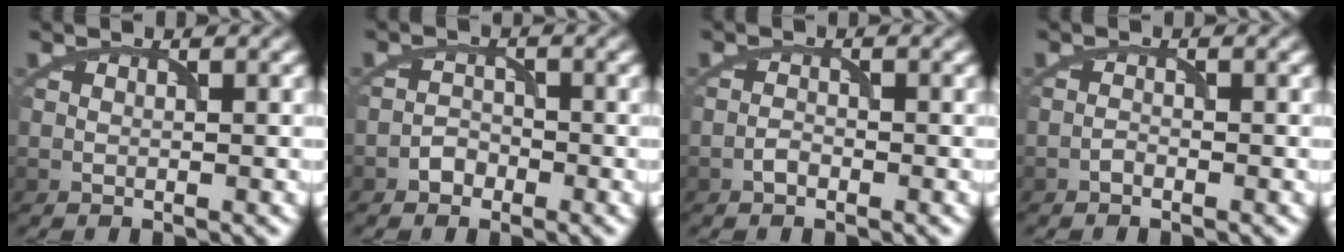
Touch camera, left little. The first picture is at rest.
{"total": 1.5, "force": [-1.2, 0.9, 0.1], "torque": [0.005, 0.007, -0.020]}
{"total": 1.0, "force": [-0.9, 0.4, 0.3], "torque": [-0.005, 0.003, -0.016]}
{"total": 0.7, "force": [-0.7, 0.1, 0.1], "torque": [0.000, 0.002, -0.013]}